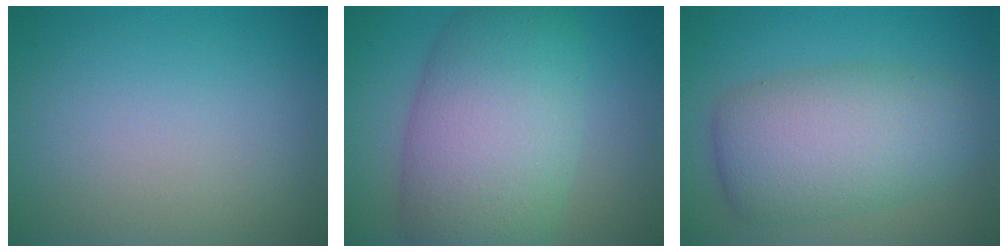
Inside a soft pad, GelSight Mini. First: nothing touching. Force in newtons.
{"total": 11.3, "press": 11.3, "slide": 0.3}
{"total": 7.5, "press": 7.5, "slide": 0.1}